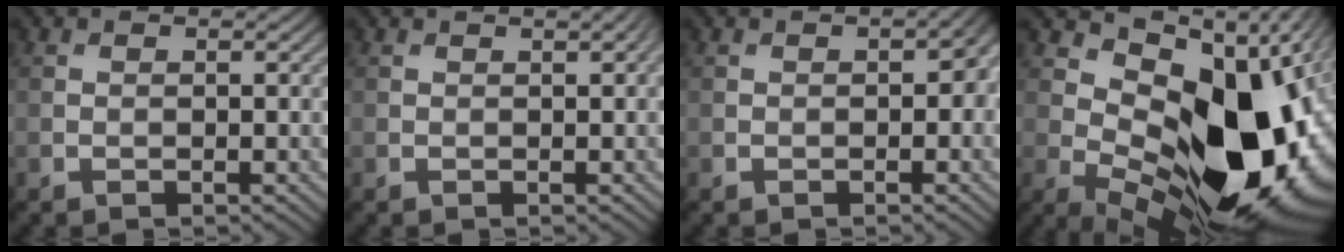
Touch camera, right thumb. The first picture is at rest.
{"total": 1.2, "force": [0.7, 0.1, 1.0], "torque": [-0.017, 0.002, 0.007]}
{"total": 2.8, "force": [-0.2, 1.6, 2.3], "torque": [-0.030, -0.004, -0.004]}
{"total": 18.8, "force": [1.4, 10.9, 15.3], "torque": [-0.213, -0.019, 0.038]}